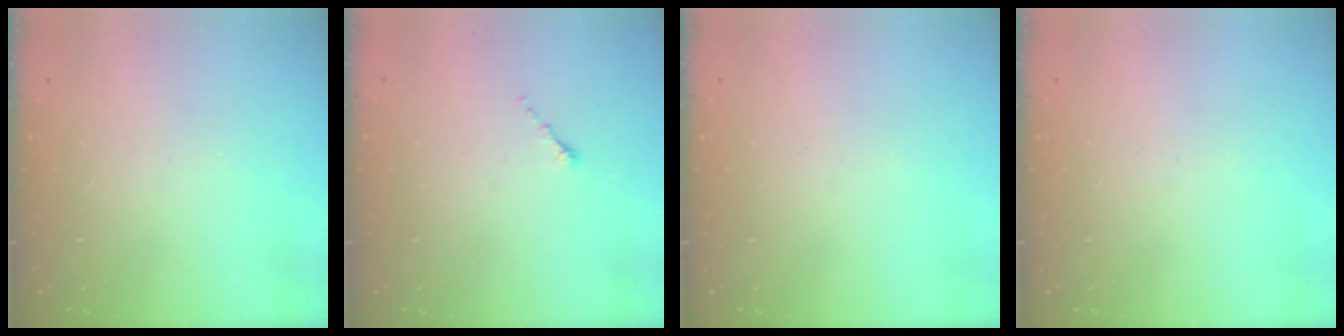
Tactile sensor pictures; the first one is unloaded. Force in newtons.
{"total": 0.0}
{"total": 0.0}
{"total": 0.0}